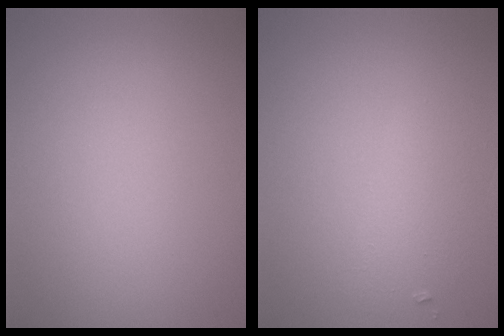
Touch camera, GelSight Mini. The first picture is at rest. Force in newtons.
{"total": 2.0, "press": 2.0, "slide": 0.1}